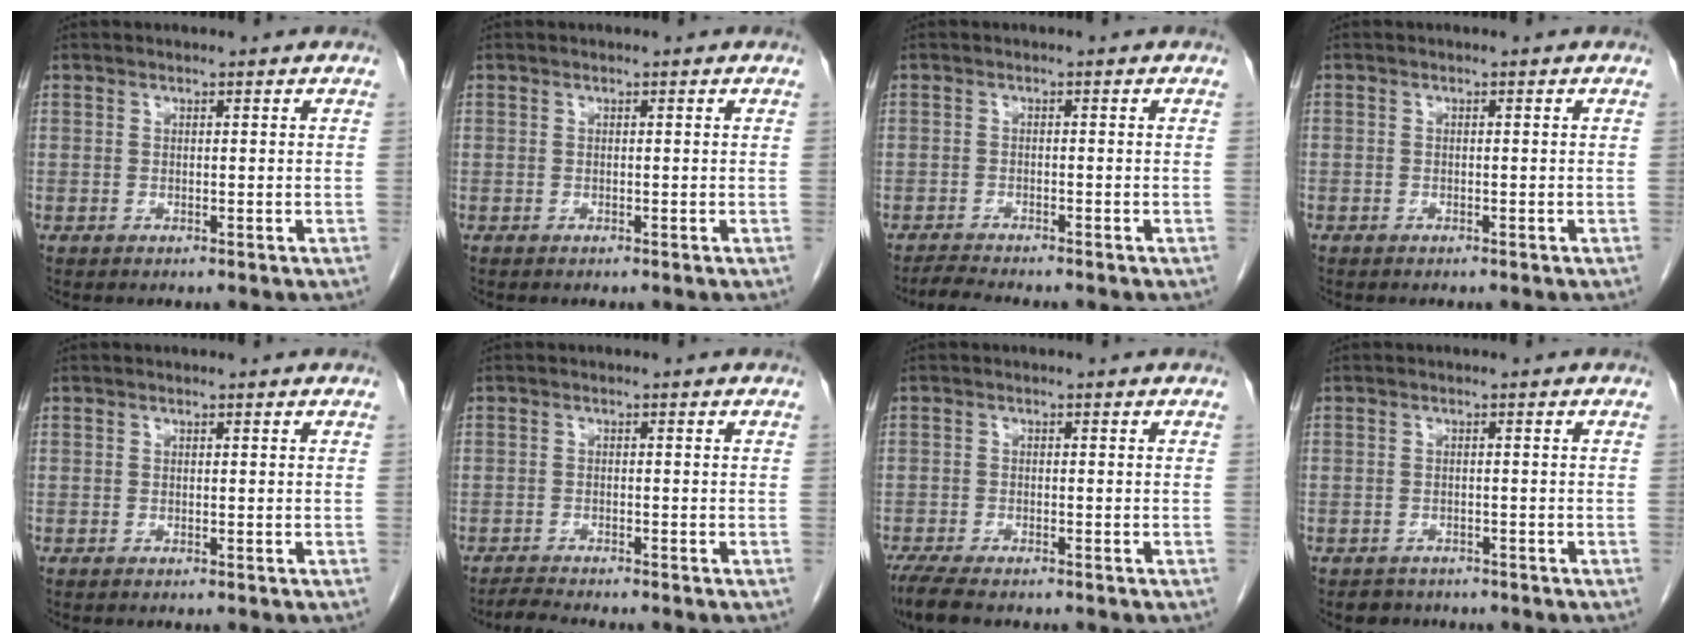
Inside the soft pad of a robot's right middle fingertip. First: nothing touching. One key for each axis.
{"total": 0.0}
{"total": 2.8, "fx": -2.7, "fy": -0.3, "fz": 0.8, "tx": -0.022, "ty": -0.015, "tz": -0.045}
{"total": 0.5, "fx": -0.4, "fy": 0.3, "fz": 0.1, "tx": -0.005, "ty": 0.002, "tz": -0.007}
{"total": 0.0}
{"total": 2.6, "fx": -2.5, "fy": -0.3, "fz": 0.7, "tx": -0.020, "ty": -0.015, "tz": -0.044}
{"total": 6.0, "fx": -4.8, "fy": 1.5, "fz": 3.2, "tx": -0.062, "ty": -0.015, "tz": -0.078}
{"total": 2.4, "fx": -2.0, "fy": 1.4, "fz": -0.1, "tx": -0.011, "ty": 0.002, "tz": -0.029}